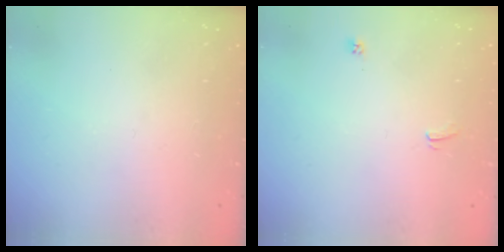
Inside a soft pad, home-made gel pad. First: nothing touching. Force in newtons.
{"total": 1.1, "press": 1.0, "slide": 0.4}